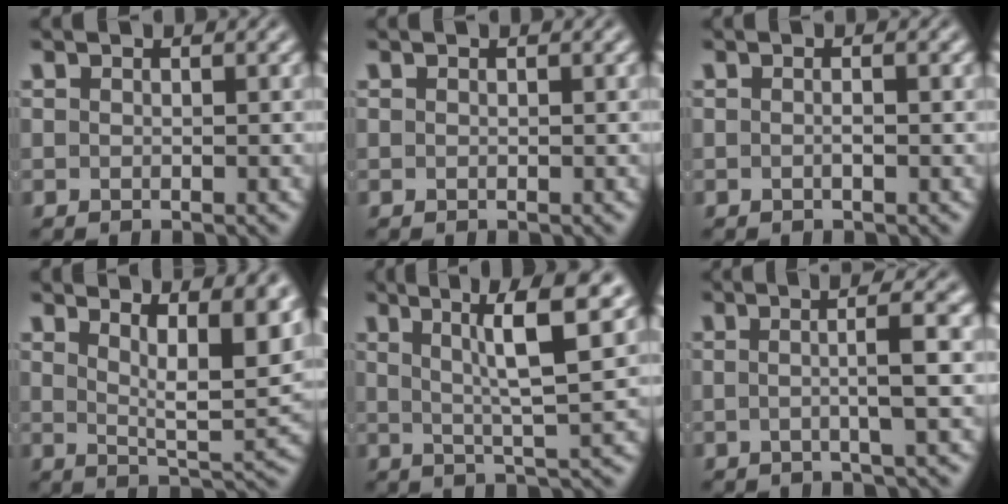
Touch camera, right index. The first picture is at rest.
{"total": 0.0}
{"total": 0.8, "force": [-0.4, -0.2, 0.7], "torque": [-0.014, 0.001, -0.006]}
{"total": 6.5, "force": [2.4, 1.5, 5.9], "torque": [-0.074, -0.012, 0.040]}
{"total": 6.7, "force": [3.0, 0.2, 6.0], "torque": [-0.078, 0.009, 0.048]}
{"total": 3.3, "force": [-0.1, -0.8, 3.2], "torque": [-0.049, 0.004, -0.002]}